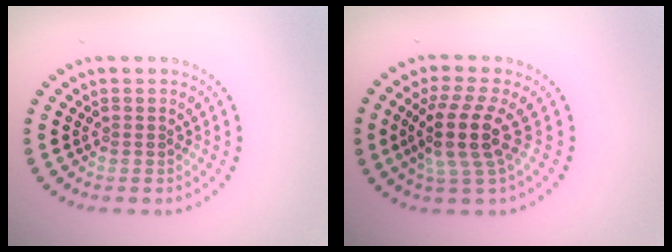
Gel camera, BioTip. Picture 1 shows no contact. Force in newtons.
{"total": 4.2, "press": 3.3, "slide": 2.7}